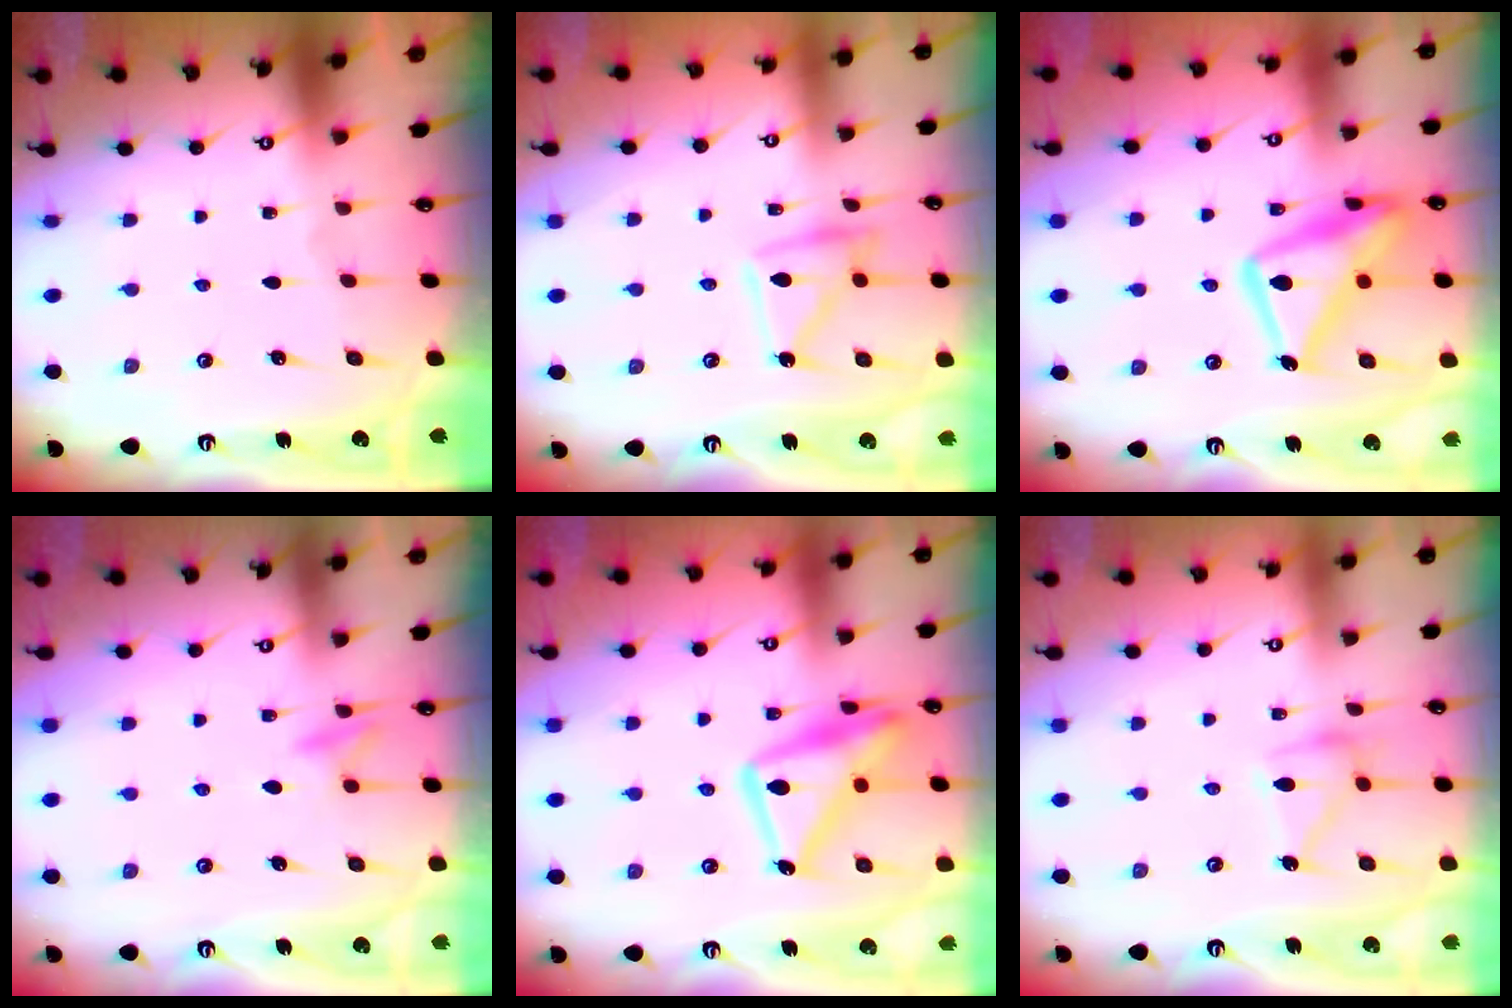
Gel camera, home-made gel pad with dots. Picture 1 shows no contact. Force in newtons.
{"total": 10.8, "press": 10.7, "slide": 0.9}
{"total": 18.4, "press": 18.3, "slide": 1.6}
{"total": 9.4, "press": 9.3, "slide": 1.1}
{"total": 16.8, "press": 16.8, "slide": 1.2}
{"total": 12.9, "press": 12.9, "slide": 0.4}